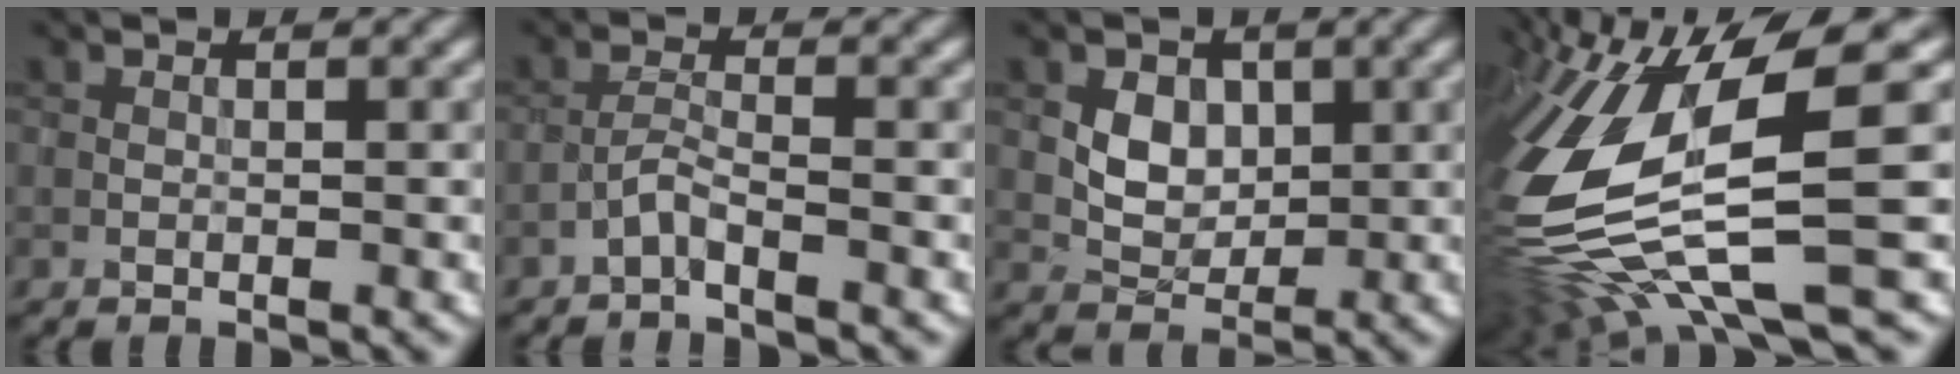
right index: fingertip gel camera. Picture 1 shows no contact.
{"total": 1.6, "force": [-1.3, 0.0, 0.8], "torque": [-0.017, 0.010, -0.034]}
{"total": 2.9, "force": [0.9, 2.4, 1.5], "torque": [-0.024, 0.000, 0.015]}
{"total": 14.0, "force": [-2.0, 4.2, 13.2], "torque": [-0.295, -0.024, -0.014]}